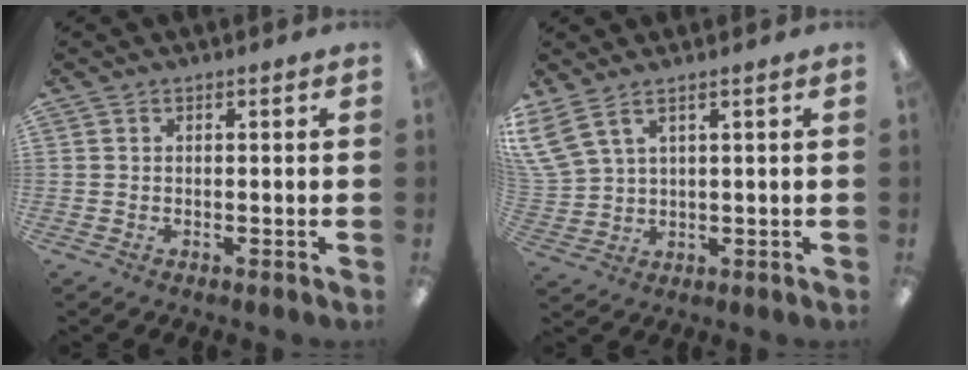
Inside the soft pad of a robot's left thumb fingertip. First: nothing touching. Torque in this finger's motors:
{"motor_torque": [0.23, 0.48, 1.62, -1.14, 0.19]}